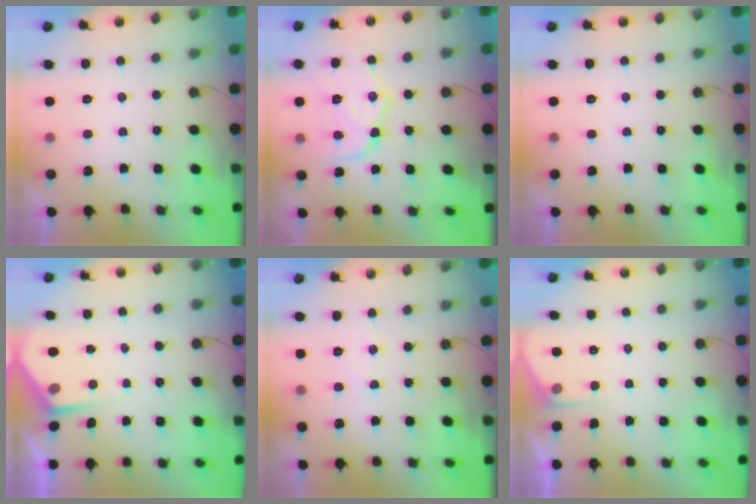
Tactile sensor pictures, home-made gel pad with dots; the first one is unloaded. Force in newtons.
{"total": 16.7, "press": 16.6, "slide": 1.4}
{"total": 0.0}
{"total": 3.4, "press": 3.4, "slide": 0.4}
{"total": 5.5, "press": 5.5, "slide": 0.4}
{"total": 2.7, "press": 2.7, "slide": 0.3}